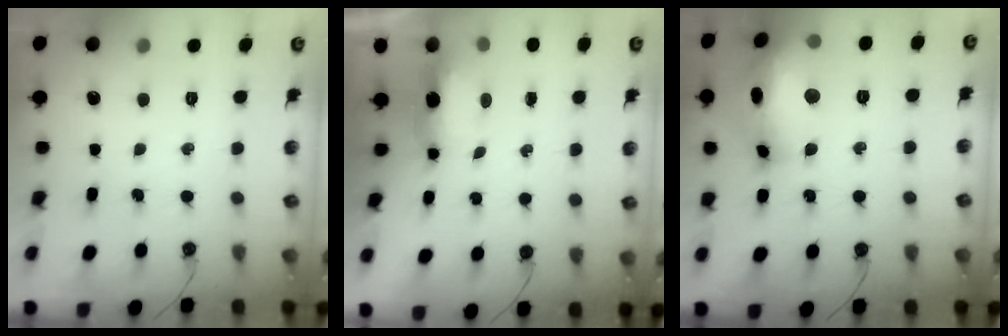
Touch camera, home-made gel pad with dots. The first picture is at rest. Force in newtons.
{"total": 6.1, "press": 6.0, "slide": 1.0}
{"total": 21.4, "press": 21.3, "slide": 2.4}